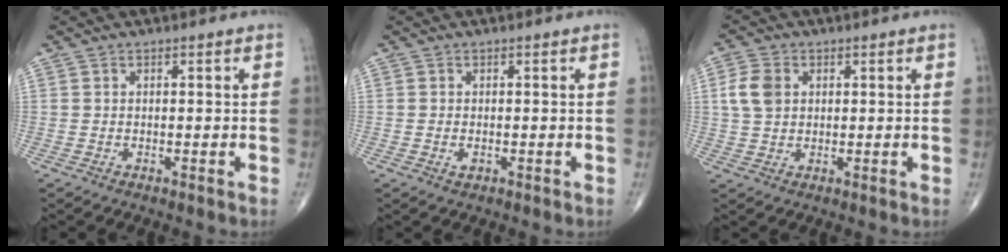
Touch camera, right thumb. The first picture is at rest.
{"total": 1.1, "force": [-0.3, 0.6, 0.8], "torque": [-0.013, -0.002, -0.005]}
{"total": 5.5, "force": [1.3, 4.1, 3.5], "torque": [-0.069, 0.003, 0.022]}